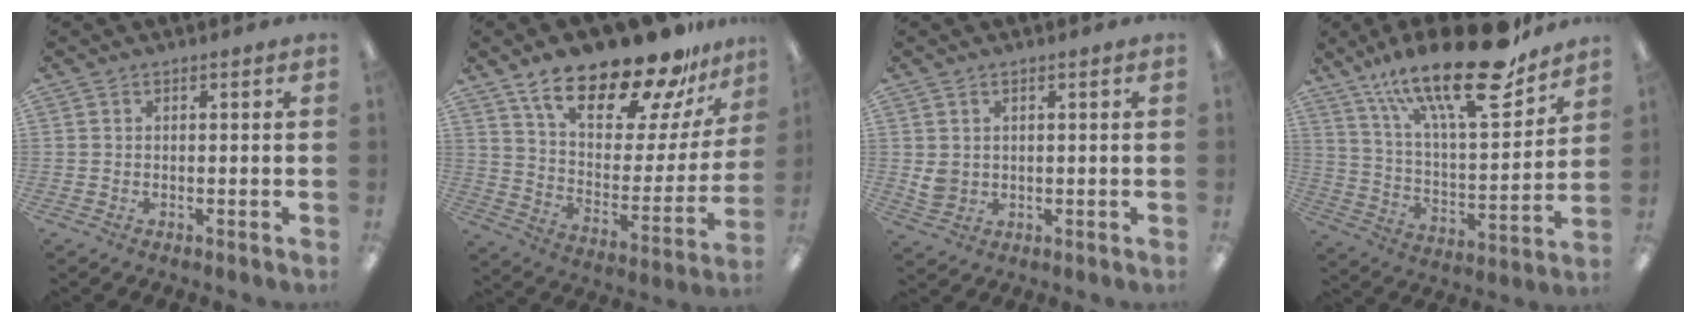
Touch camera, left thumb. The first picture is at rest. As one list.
[{"total": 24.6, "force": [18.8, 8.1, 13.7], "torque": [-0.219, -0.125, 0.316]}, {"total": 3.5, "force": [1.1, 2.9, 1.5], "torque": [-0.015, -0.003, 0.021]}, {"total": 26.0, "force": [17.8, 7.6, 17.3], "torque": [-0.280, -0.109, 0.296]}]